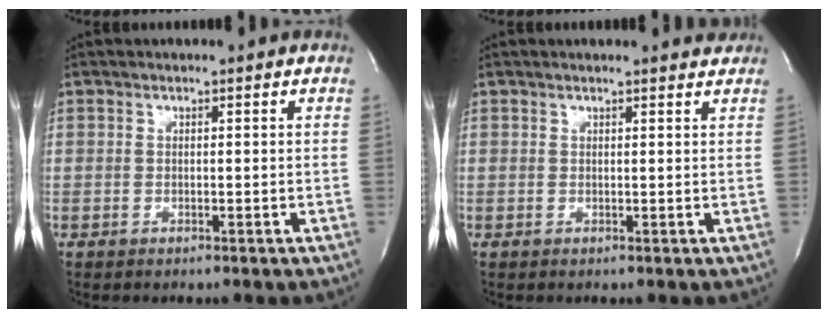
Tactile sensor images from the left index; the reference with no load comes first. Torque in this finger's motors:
{"motor_torque": [0.22, -0.17, -0.03, 0.01]}